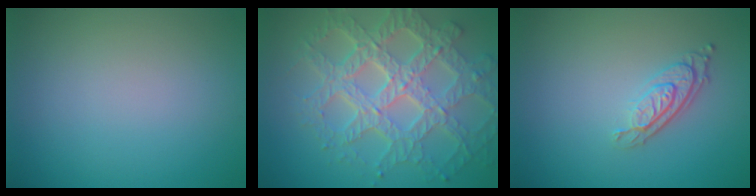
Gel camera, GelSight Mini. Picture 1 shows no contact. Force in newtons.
{"total": 8.1, "press": 5.9, "slide": 5.6}
{"total": 3.0, "press": 2.1, "slide": 2.1}